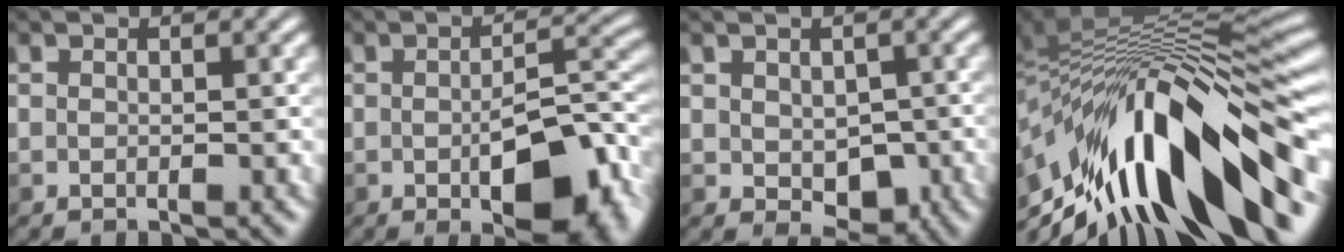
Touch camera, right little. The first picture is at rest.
{"total": 8.2, "force": [-3.1, 2.9, 7.1], "torque": [-0.108, -0.007, -0.044]}
{"total": 2.4, "force": [-0.3, 1.8, 1.5], "torque": [-0.024, -0.005, 0.001]}
{"total": 13.6, "force": [-6.4, 4.7, 11.1], "torque": [-0.187, 0.025, -0.103]}